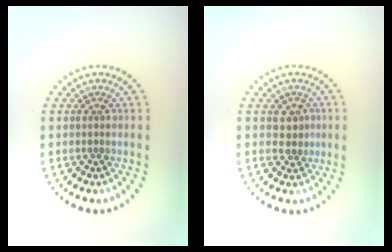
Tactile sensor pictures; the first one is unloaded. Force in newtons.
{"total": 1.7, "press": 1.6, "slide": 0.7}